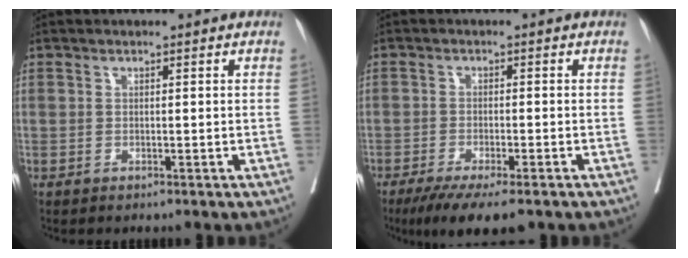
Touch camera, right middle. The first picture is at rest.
{"total": 9.2, "force": [-6.8, 1.7, 5.9], "torque": [-0.081, -0.016, -0.104]}